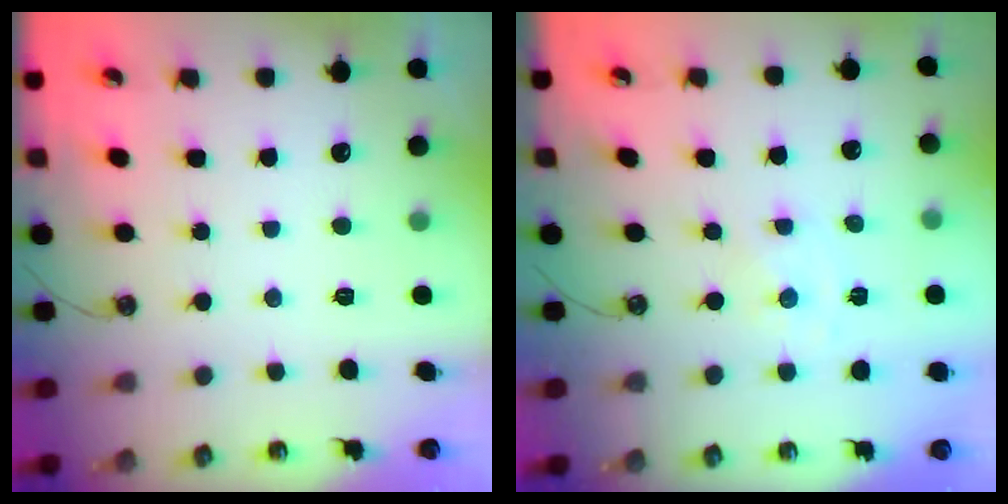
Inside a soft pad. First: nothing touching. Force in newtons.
{"total": 0.0}